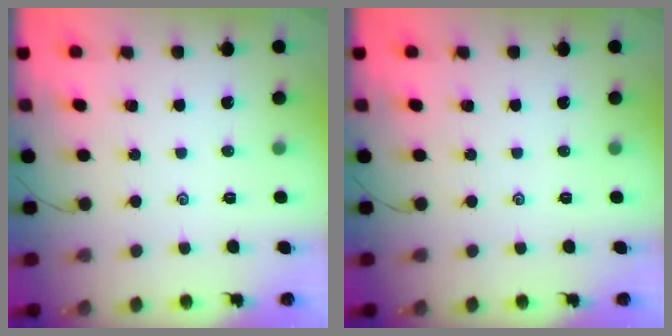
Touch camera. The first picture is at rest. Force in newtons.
{"total": 0.0}